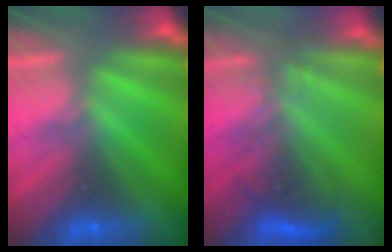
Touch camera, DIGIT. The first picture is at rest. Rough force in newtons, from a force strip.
{"total": 2.9}